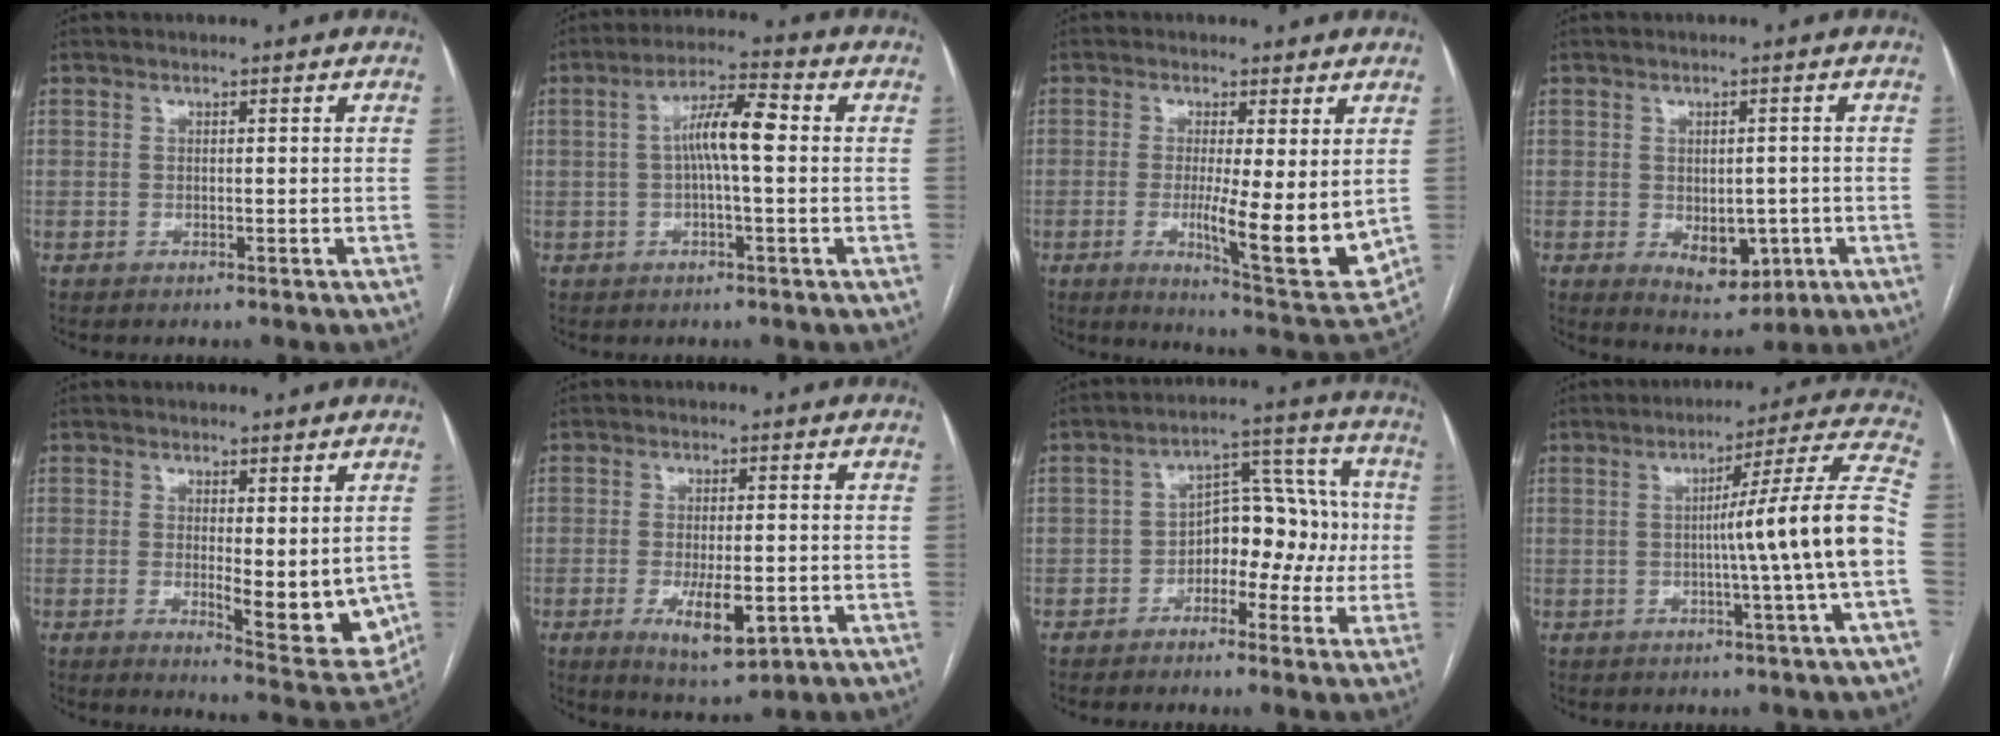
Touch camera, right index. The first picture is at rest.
{"total": 7.3, "force": [0.4, 1.1, 7.2], "torque": [-0.134, 0.020, 0.003]}
{"total": 11.6, "force": [-0.3, 2.0, 11.5], "torque": [-0.166, -0.027, 0.003]}
{"total": 6.4, "force": [-1.6, 3.8, 4.8], "torque": [-0.066, -0.003, -0.007]}
{"total": 9.8, "force": [-0.6, 3.1, 9.2], "torque": [-0.108, -0.023, 0.003]}
{"total": 7.7, "force": [-2.6, 2.3, 6.9], "torque": [-0.122, -0.014, -0.031]}
{"total": 9.3, "force": [-2.2, 5.7, 7.1], "torque": [-0.096, 0.044, -0.036]}
{"total": 13.1, "force": [-2.0, -2.5, 12.7], "torque": [-0.171, 0.011, -0.033]}